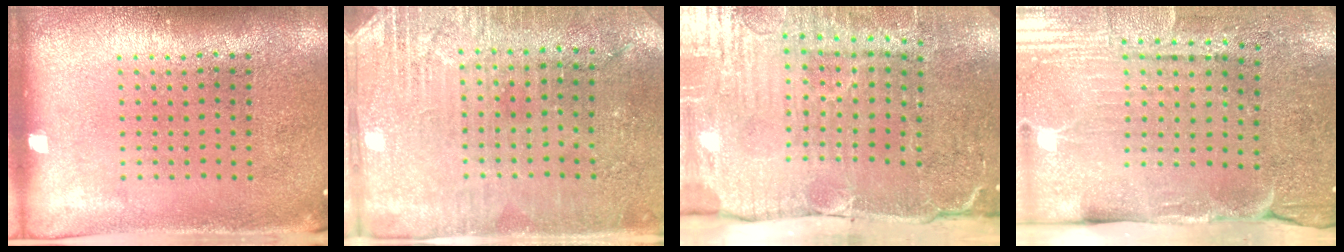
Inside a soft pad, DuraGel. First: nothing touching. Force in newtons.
{"total": 2.9, "press": 2.8, "slide": 0.6}
{"total": 5.2, "press": 4.4, "slide": 2.7}
{"total": 4.2, "press": 3.8, "slide": 1.8}